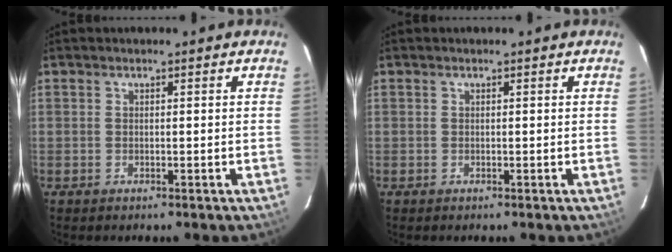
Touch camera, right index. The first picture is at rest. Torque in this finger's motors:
{"motor_torque": [0.00, 0.00, 0.00, 0.00]}